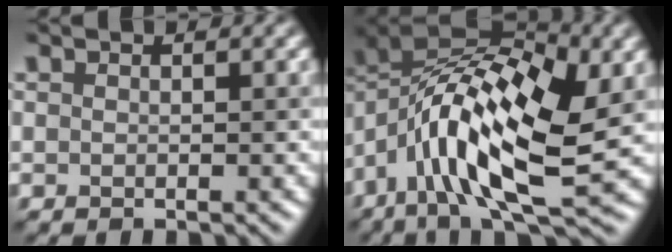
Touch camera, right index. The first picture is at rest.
{"total": 13.6, "force": [0.1, 5.7, 12.4], "torque": [-0.215, 0.018, -0.003]}